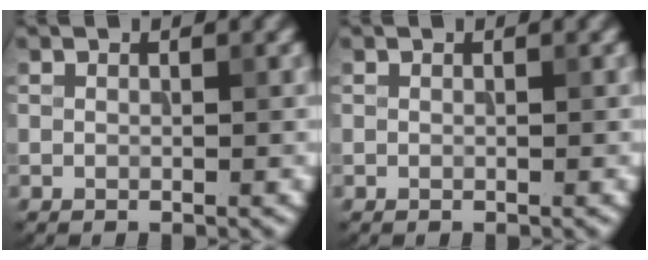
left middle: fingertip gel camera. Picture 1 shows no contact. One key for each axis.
{"total": 0.0}